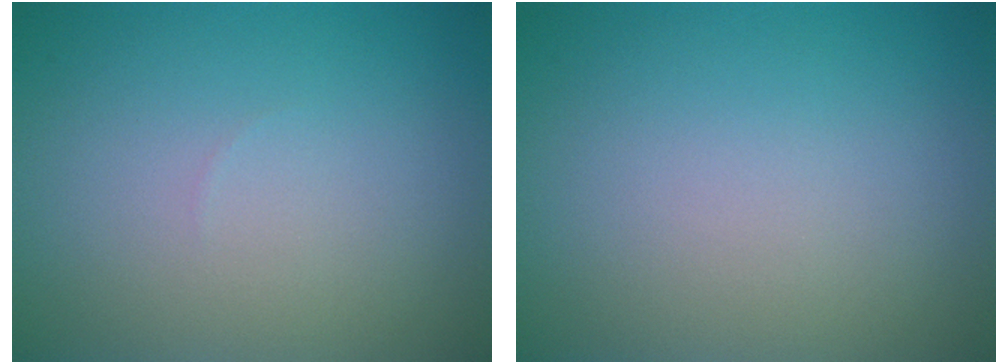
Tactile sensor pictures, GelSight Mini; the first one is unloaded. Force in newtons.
{"total": 0.0}